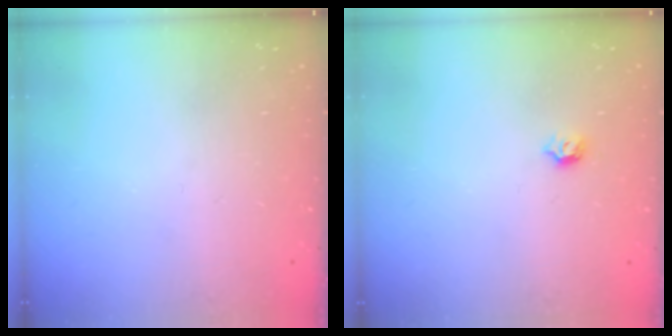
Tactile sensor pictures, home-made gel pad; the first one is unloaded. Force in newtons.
{"total": 3.8, "press": 3.7, "slide": 0.8}